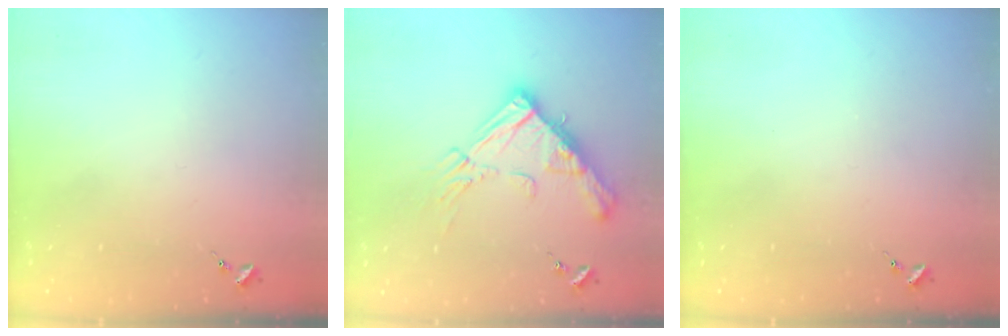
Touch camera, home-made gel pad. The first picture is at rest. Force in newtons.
{"total": 17.3, "press": 17.2, "slide": 1.7}
{"total": 0.0}